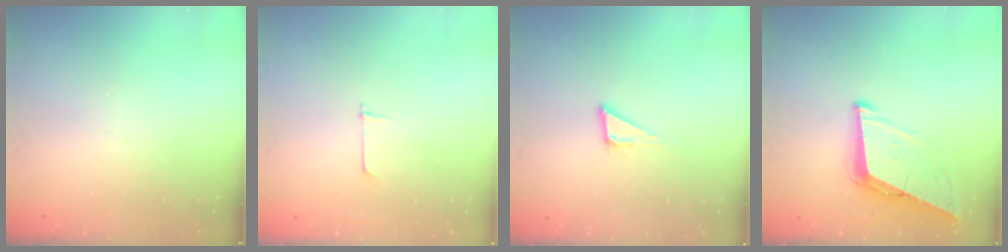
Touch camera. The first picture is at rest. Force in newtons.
{"total": 4.6, "press": 4.6, "slide": 0.4}
{"total": 5.9, "press": 5.8, "slide": 1.3}
{"total": 9.2, "press": 8.8, "slide": 2.7}